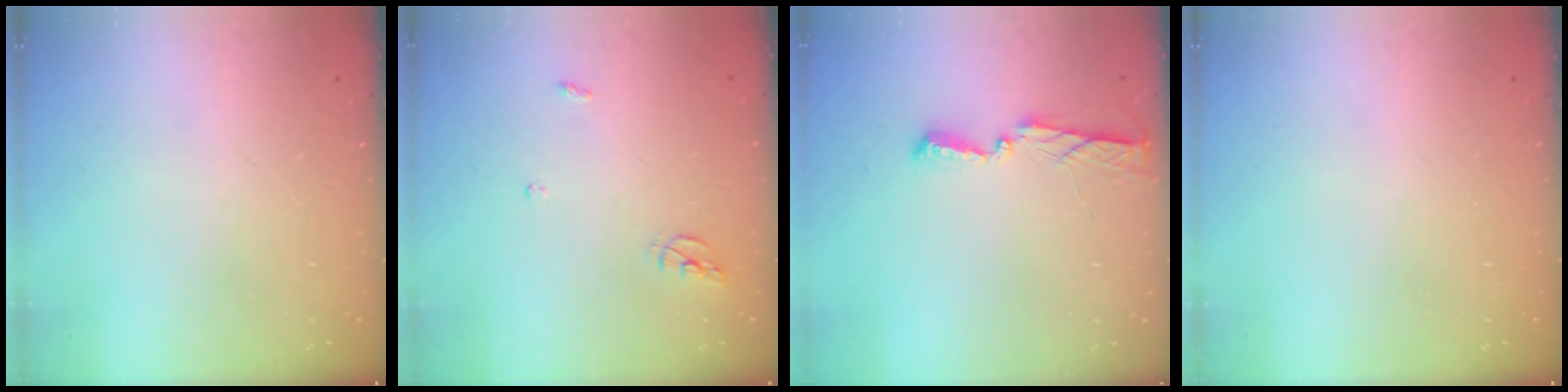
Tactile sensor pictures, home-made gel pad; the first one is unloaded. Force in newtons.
{"total": 5.6, "press": 5.6, "slide": 0.4}
{"total": 4.0, "press": 4.0, "slide": 0.5}
{"total": 0.0}